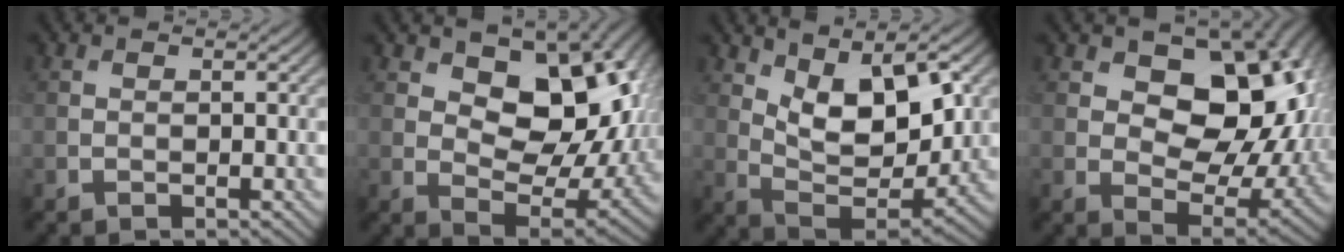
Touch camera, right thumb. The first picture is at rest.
{"total": 11.9, "force": [3.9, 7.4, 8.5], "torque": [-0.131, -0.012, 0.059]}
{"total": 10.8, "force": [4.4, 5.2, 8.4], "torque": [-0.165, -0.008, 0.082]}
{"total": 12.8, "force": [3.1, 8.5, 9.1], "torque": [-0.133, -0.009, 0.047]}